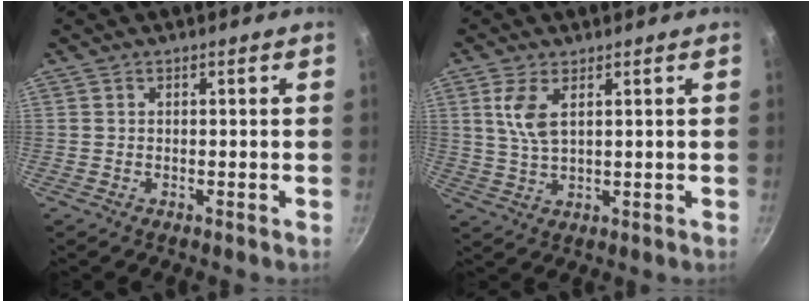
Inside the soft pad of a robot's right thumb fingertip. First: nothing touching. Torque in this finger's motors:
{"motor_torque": [0.22, 0.26, 0.55, 0.76, 0.05]}